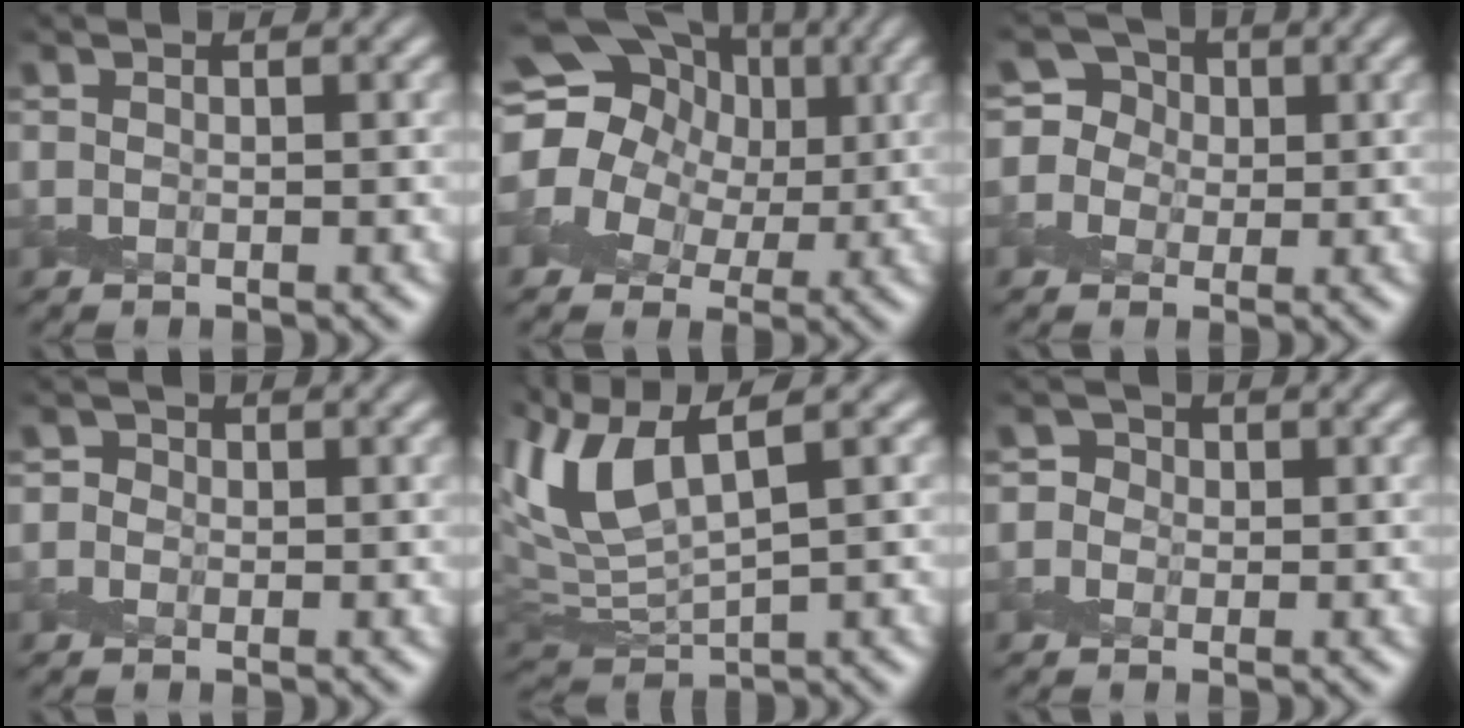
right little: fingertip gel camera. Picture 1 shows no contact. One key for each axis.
{"total": 14.8, "fx": 4.0, "fy": 12.1, "fz": 7.6, "tx": -0.151, "ty": 0.025, "tz": 0.054}
{"total": 5.6, "fx": 1.9, "fy": 4.8, "fz": 2.3, "tx": -0.040, "ty": 0.023, "tz": 0.005}
{"total": 1.4, "fx": -0.1, "fy": 1.4, "fz": 0.4, "tx": -0.001, "ty": 0.004, "tz": -0.008}
{"total": 5.8, "fx": 2.6, "fy": 1.7, "fz": 5.0, "tx": -0.119, "ty": 0.011, "tz": 0.053}
{"total": 2.1, "fx": -0.1, "fy": 2.0, "fz": 0.6, "tx": 0.002, "ty": 0.010, "tz": -0.015}